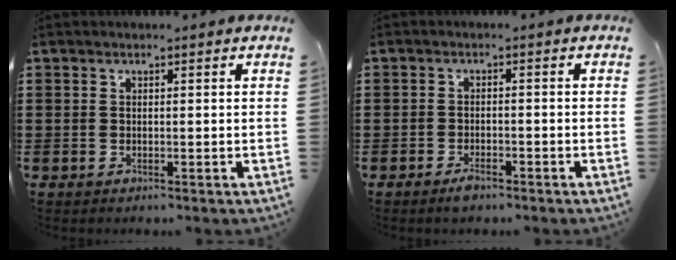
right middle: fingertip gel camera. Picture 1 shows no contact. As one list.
[{"total": 1.4, "force": [-1.3, 0.5, 0.4], "torque": [-0.011, -0.004, -0.024]}]